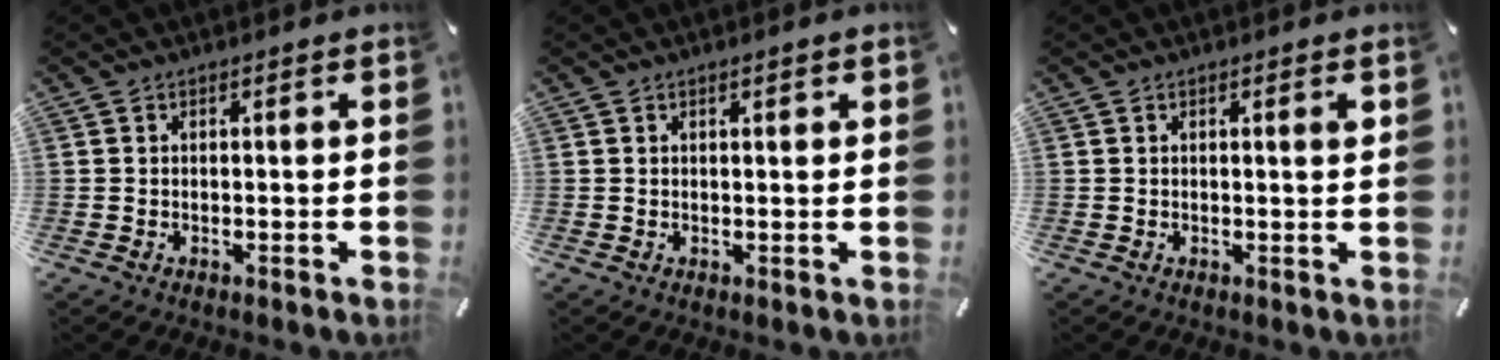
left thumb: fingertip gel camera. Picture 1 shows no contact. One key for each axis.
{"total": 1.1, "fx": 0.6, "fy": 0.2, "fz": 0.9, "tx": -0.017, "ty": 0.000, "tz": 0.009}
{"total": 1.5, "fx": 0.5, "fy": 0.0, "fz": 1.4, "tx": -0.020, "ty": -0.004, "tz": 0.006}